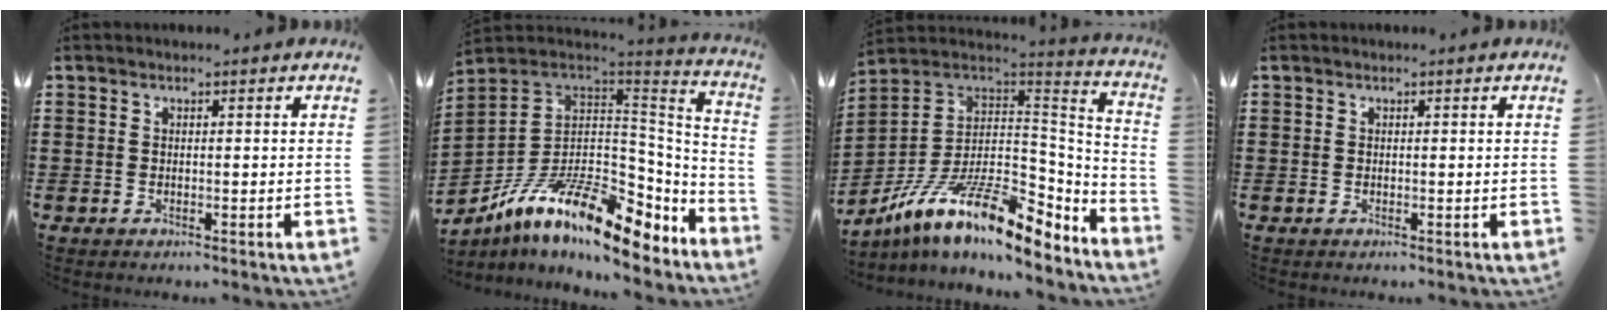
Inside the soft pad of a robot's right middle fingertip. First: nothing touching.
{"total": 15.0, "force": [-8.6, 5.2, 11.2], "torque": [-0.216, 0.016, -0.153]}
{"total": 15.2, "force": [-9.2, 4.4, 11.4], "torque": [-0.229, 0.012, -0.168]}
{"total": 0.0}